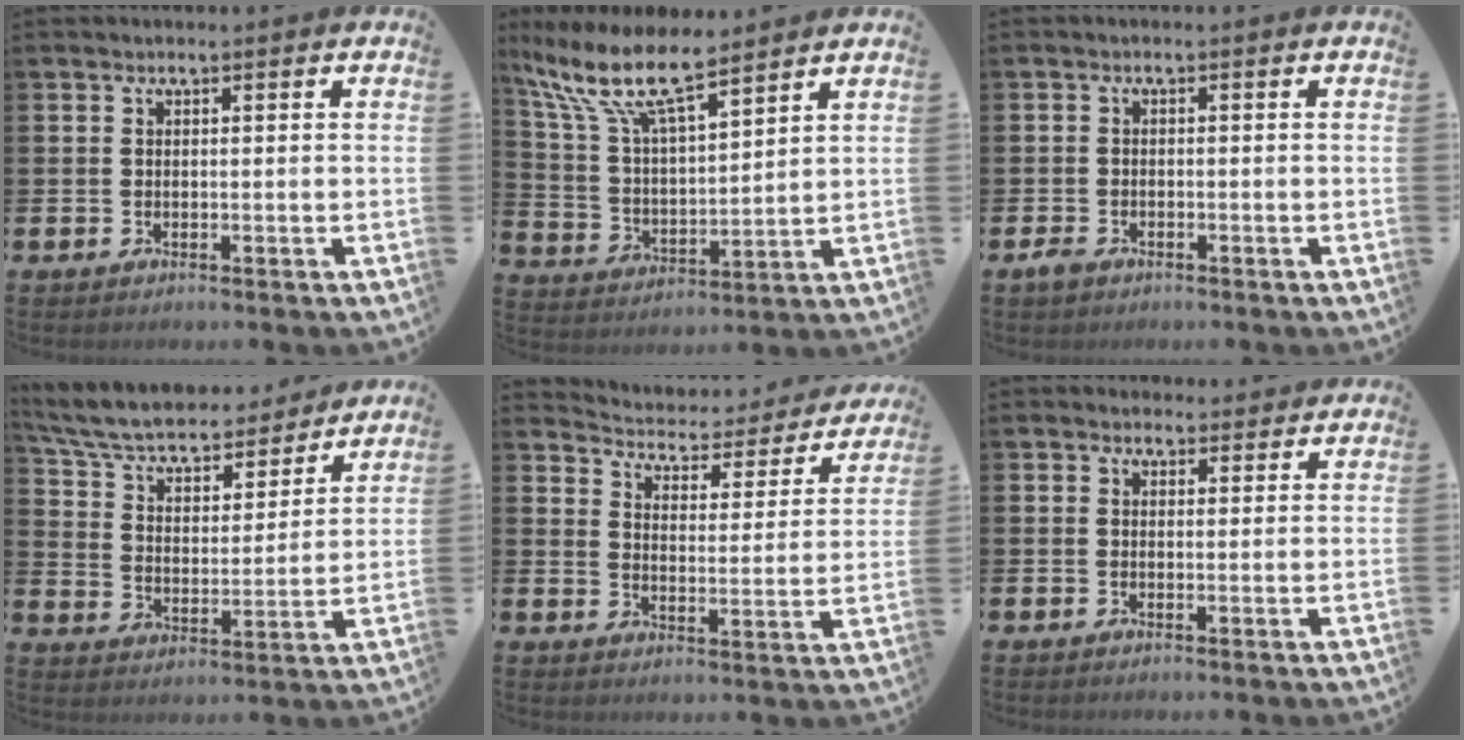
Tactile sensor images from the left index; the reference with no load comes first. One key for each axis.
{"total": 11.1, "fx": 9.1, "fy": 2.4, "fz": 5.9, "tx": -0.153, "ty": -0.043, "tz": 0.160}
{"total": 1.4, "fx": -0.8, "fy": 0.9, "fz": 0.7, "tx": -0.016, "ty": 0.002, "tz": -0.018}
{"total": 7.4, "fx": 6.7, "fy": 2.2, "fz": 2.3, "tx": -0.082, "ty": -0.048, "tz": 0.113}
{"total": 5.0, "fx": 4.3, "fy": 2.1, "fz": 1.5, "tx": -0.052, "ty": -0.034, "tz": 0.065}
{"total": 2.1, "fx": 1.9, "fy": 0.8, "fz": -0.1, "tx": 0.005, "ty": -0.005, "tz": 0.033}